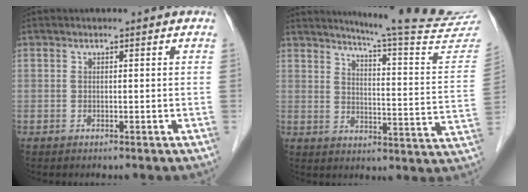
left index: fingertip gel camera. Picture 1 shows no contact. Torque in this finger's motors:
{"motor_torque": [0.14, -0.79, 0.03, 0.02]}